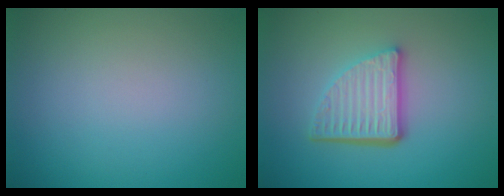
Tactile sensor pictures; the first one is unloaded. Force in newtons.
{"total": 5.1, "press": 3.6, "slide": 3.6}